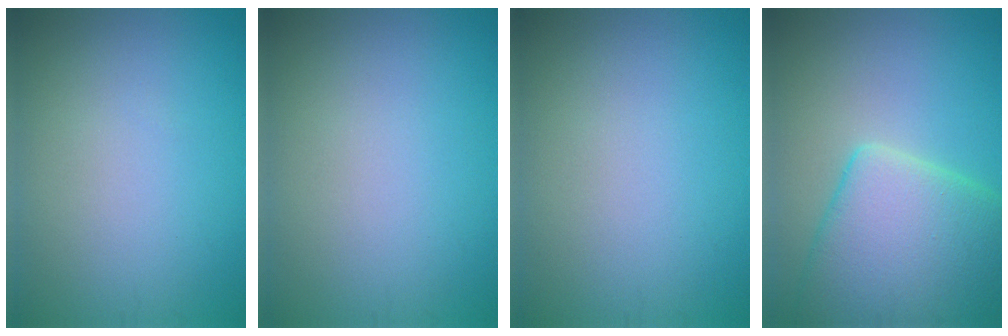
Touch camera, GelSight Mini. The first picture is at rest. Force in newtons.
{"total": 0.0}
{"total": 0.0}
{"total": 9.3, "press": 9.2, "slide": 0.6}